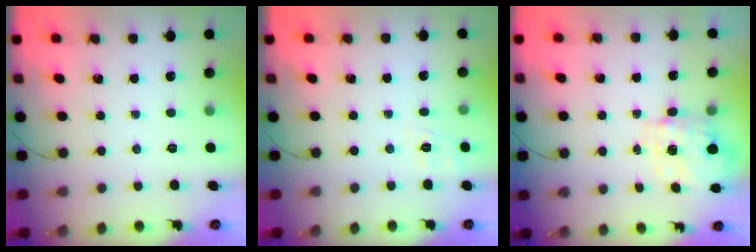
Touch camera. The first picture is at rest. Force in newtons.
{"total": 2.0, "press": 0.6, "slide": 1.9}
{"total": 2.5, "press": 2.3, "slide": 1.0}